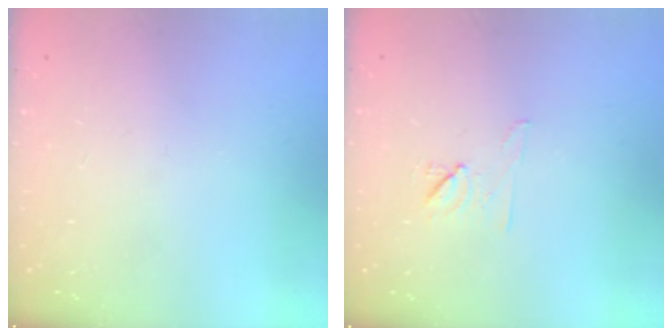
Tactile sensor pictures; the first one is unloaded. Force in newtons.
{"total": 7.3, "press": 7.2, "slide": 1.3}